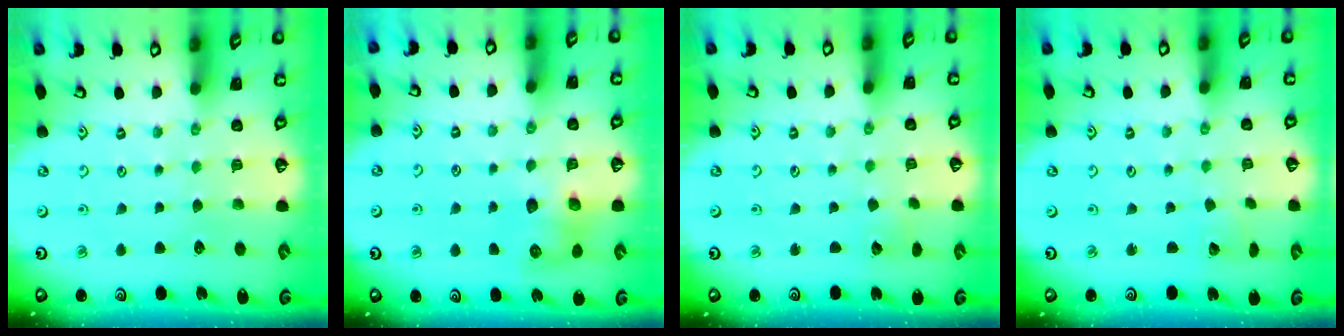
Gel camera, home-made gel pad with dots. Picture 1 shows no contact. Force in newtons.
{"total": 7.3, "press": 7.3, "slide": 0.4}
{"total": 3.4, "press": 3.3, "slide": 0.4}
{"total": 2.8, "press": 2.8, "slide": 0.1}